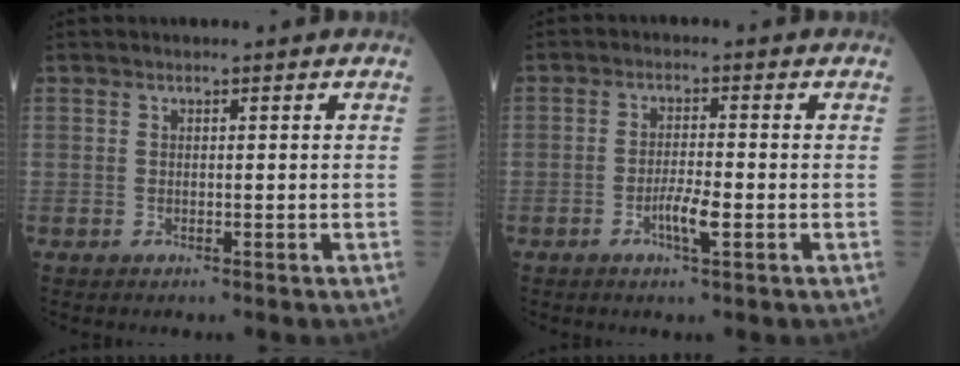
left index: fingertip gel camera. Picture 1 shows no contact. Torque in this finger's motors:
{"motor_torque": [0.66, 0.30, 0.07, 0.03]}